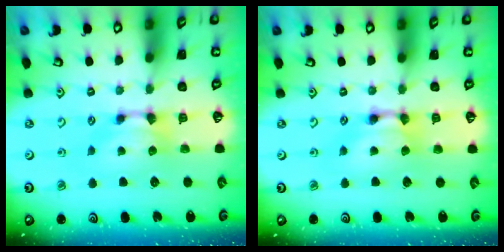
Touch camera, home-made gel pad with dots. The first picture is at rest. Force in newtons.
{"total": 2.1, "press": 2.1, "slide": 0.0}